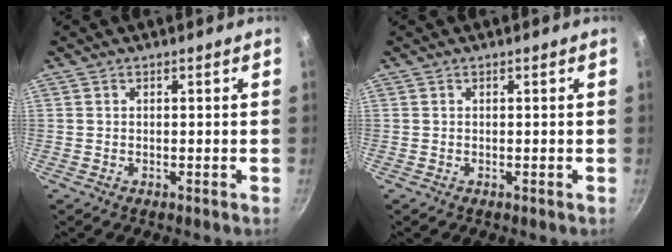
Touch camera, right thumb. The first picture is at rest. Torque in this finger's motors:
{"motor_torque": [0.00, 0.00, 0.00, 0.00, 0.00]}